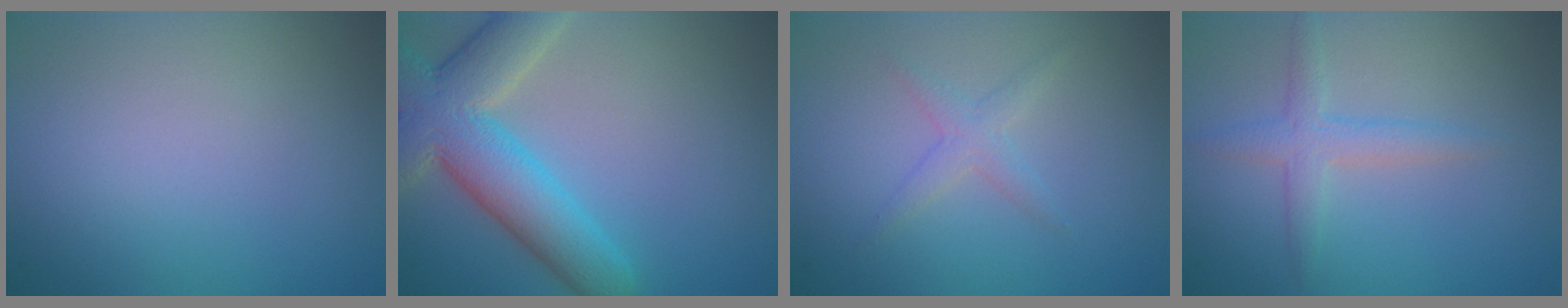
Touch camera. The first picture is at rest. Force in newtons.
{"total": 9.0, "press": 9.0, "slide": 0.6}
{"total": 1.6, "press": 1.6, "slide": 0.1}
{"total": 2.4, "press": 2.4, "slide": 0.0}